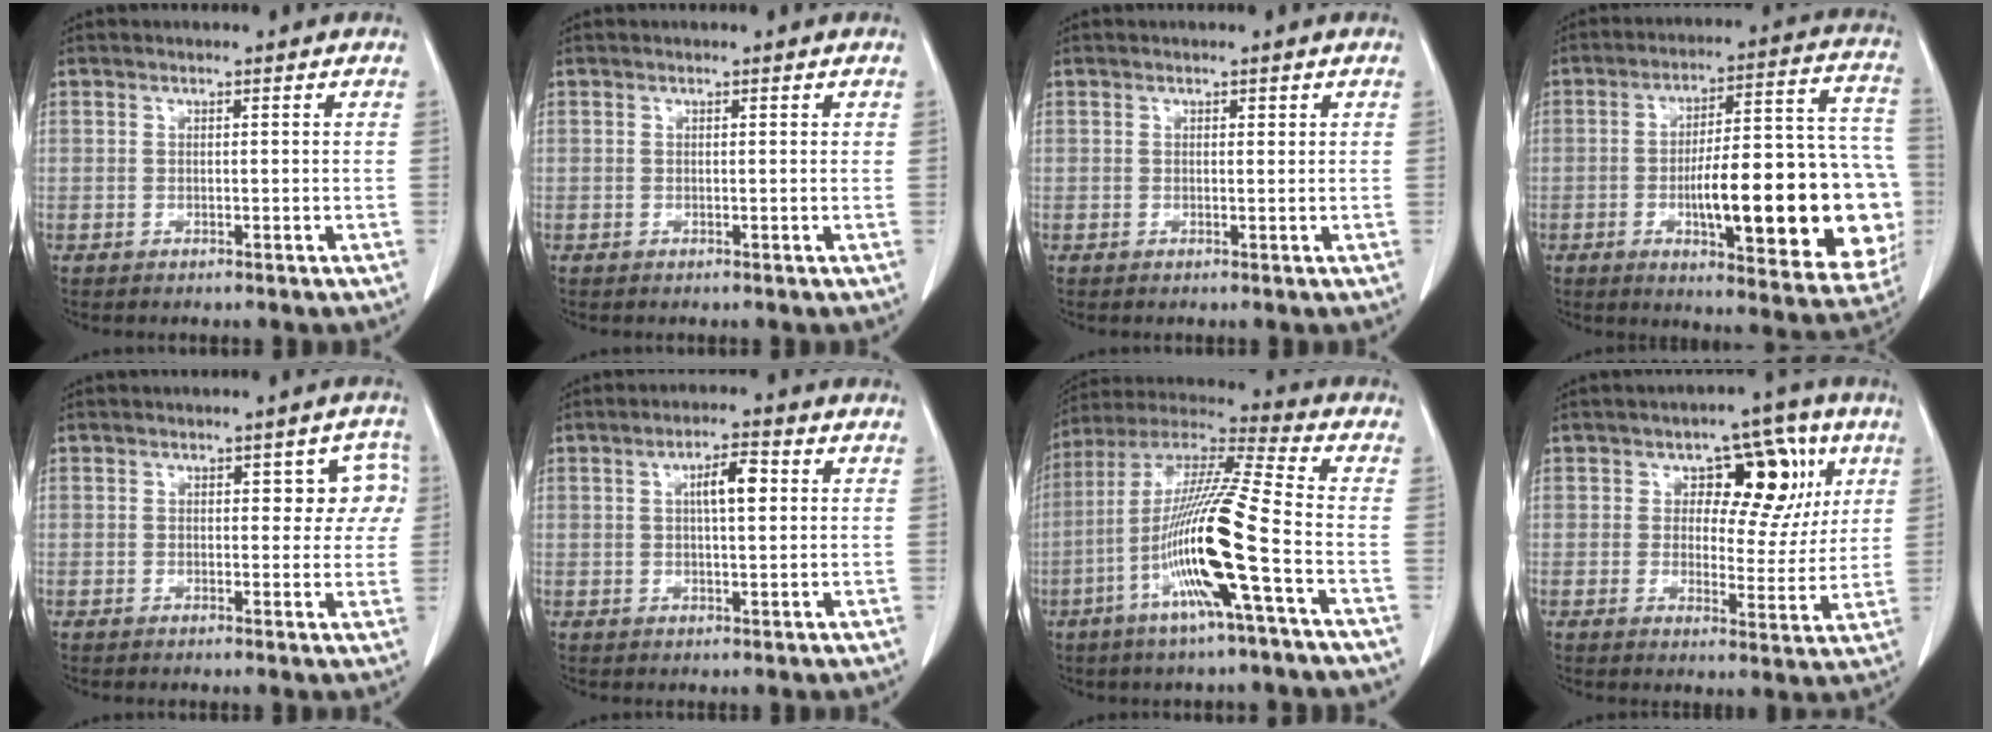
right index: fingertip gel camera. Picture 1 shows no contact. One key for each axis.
{"total": 0.0}
{"total": 0.6, "fx": 0.4, "fy": 0.3, "fz": 0.4, "tx": -0.001, "ty": -0.002, "tz": 0.003}
{"total": 25.6, "fx": -5.0, "fy": 5.8, "fz": 24.4, "tx": -0.260, "ty": 0.024, "tz": -0.055}
{"total": 4.9, "fx": 1.3, "fy": 2.6, "fz": 4.0, "tx": -0.025, "ty": 0.021, "tz": 0.012}
{"total": 4.9, "fx": 1.2, "fy": 1.2, "fz": 4.6, "tx": -0.077, "ty": 0.009, "tz": 0.018}
{"total": 17.1, "fx": -5.4, "fy": -0.6, "fz": 16.2, "tx": -0.320, "ty": -0.007, "tz": -0.113}
{"total": 10.8, "fx": 4.0, "fy": 6.1, "fz": 8.0, "tx": -0.081, "ty": 0.025, "tz": 0.053}